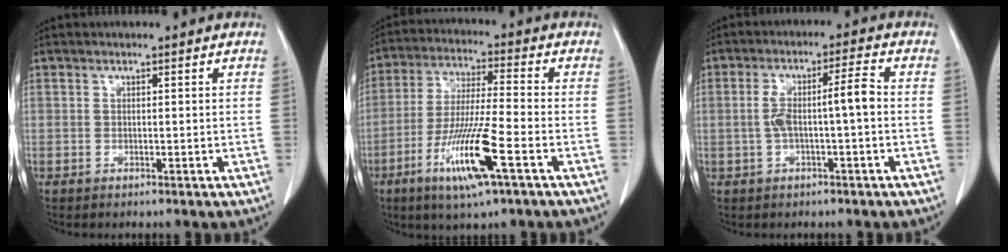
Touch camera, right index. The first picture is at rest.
{"total": 12.8, "force": [-5.5, 0.4, 11.6], "torque": [-0.228, -0.023, -0.104]}
{"total": 6.1, "force": [-0.5, 0.8, 6.0], "torque": [-0.117, 0.025, -0.005]}